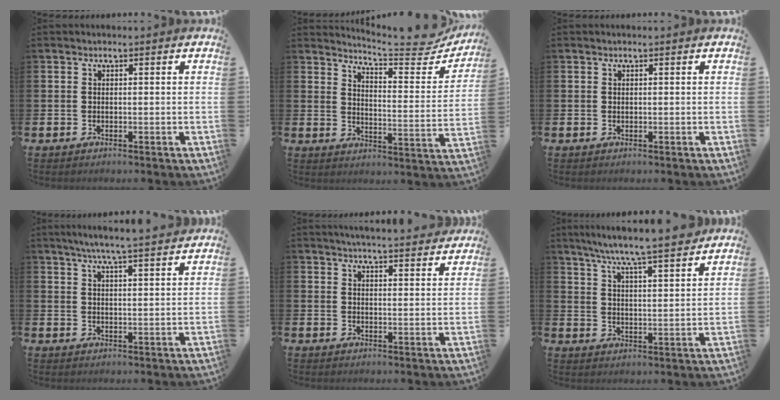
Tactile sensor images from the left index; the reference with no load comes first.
{"total": 5.9, "force": [5.6, 0.5, 2.0], "torque": [-0.042, -0.049, 0.087]}
{"total": 0.0}
{"total": 5.7, "force": [5.3, -0.5, 2.0], "torque": [-0.050, -0.023, 0.092]}
{"total": 4.7, "force": [4.6, -0.3, 0.7], "torque": [-0.012, -0.029, 0.081]}
{"total": 8.1, "force": [7.6, 0.0, 2.7], "torque": [-0.073, -0.048, 0.132]}